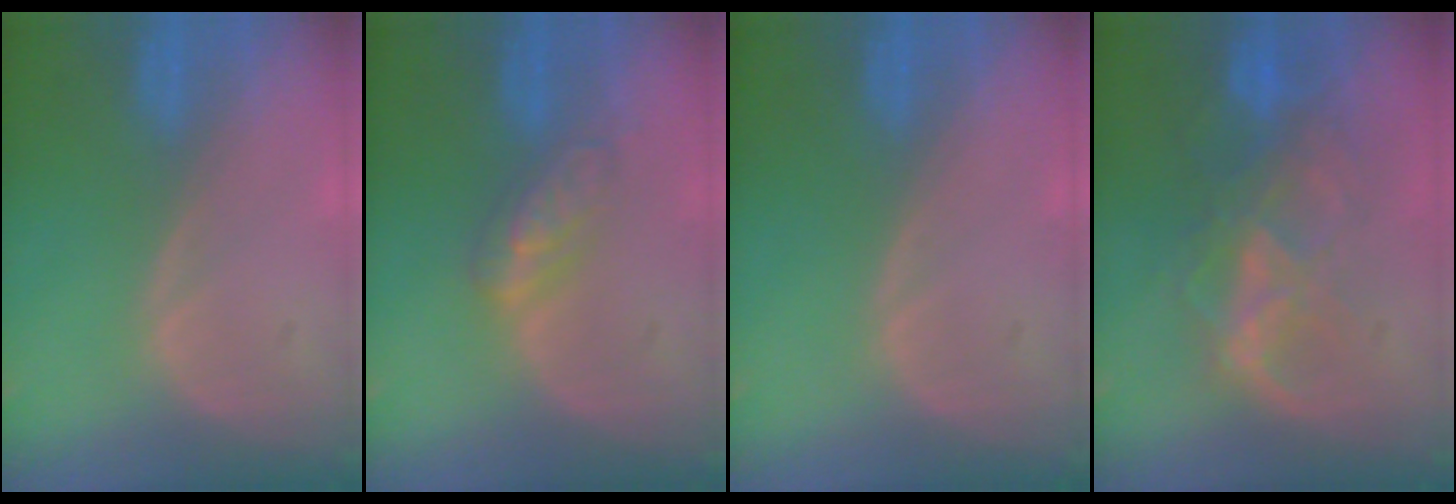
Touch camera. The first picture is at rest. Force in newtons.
{"total": 4.6, "press": 4.4, "slide": 1.4}
{"total": 0.0}
{"total": 8.6, "press": 7.5, "slide": 4.2}